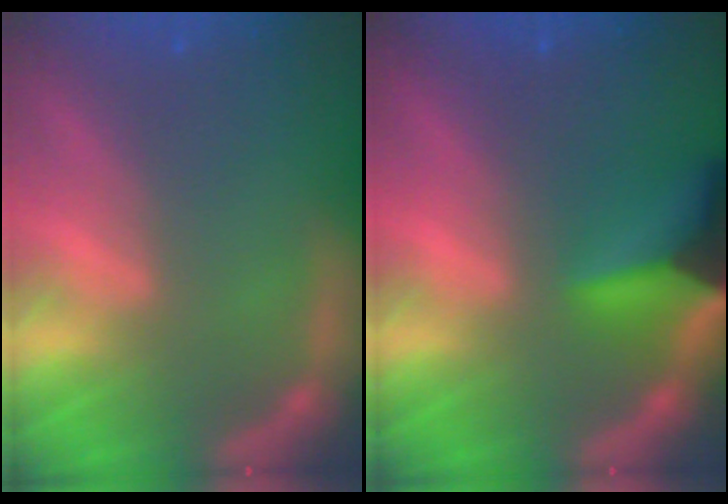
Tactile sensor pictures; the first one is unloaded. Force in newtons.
{"total": 8.4}